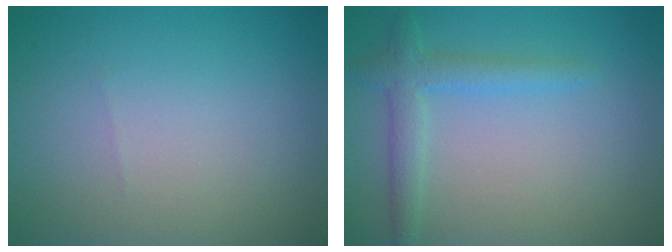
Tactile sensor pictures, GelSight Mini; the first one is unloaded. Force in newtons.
{"total": 2.7, "press": 2.7, "slide": 0.1}